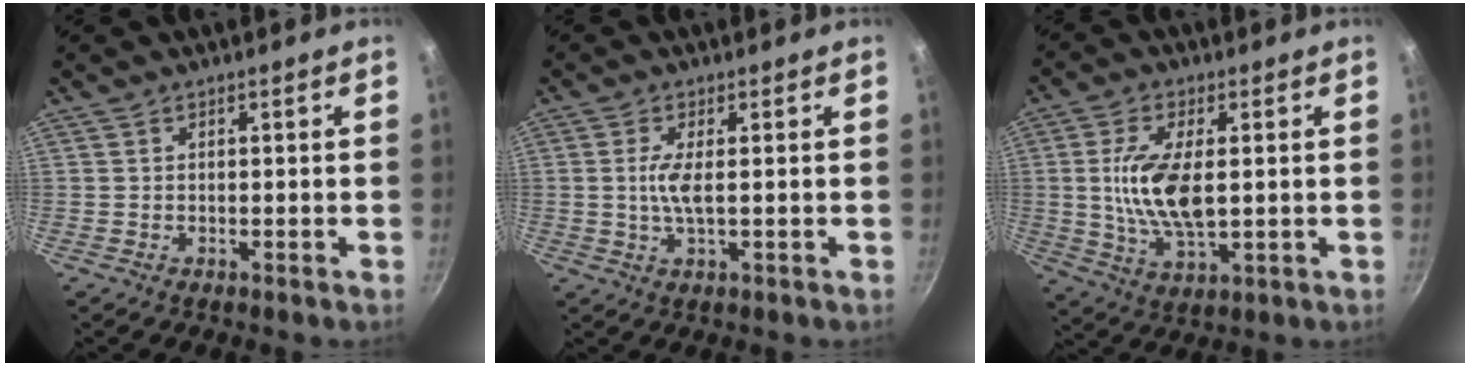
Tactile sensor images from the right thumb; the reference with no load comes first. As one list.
[{"total": 4.2, "force": [0.2, 1.1, 4.1], "torque": [-0.094, -0.002, 0.003]}, {"total": 12.1, "force": [0.8, 5.6, 10.7], "torque": [-0.203, -0.006, 0.017]}]